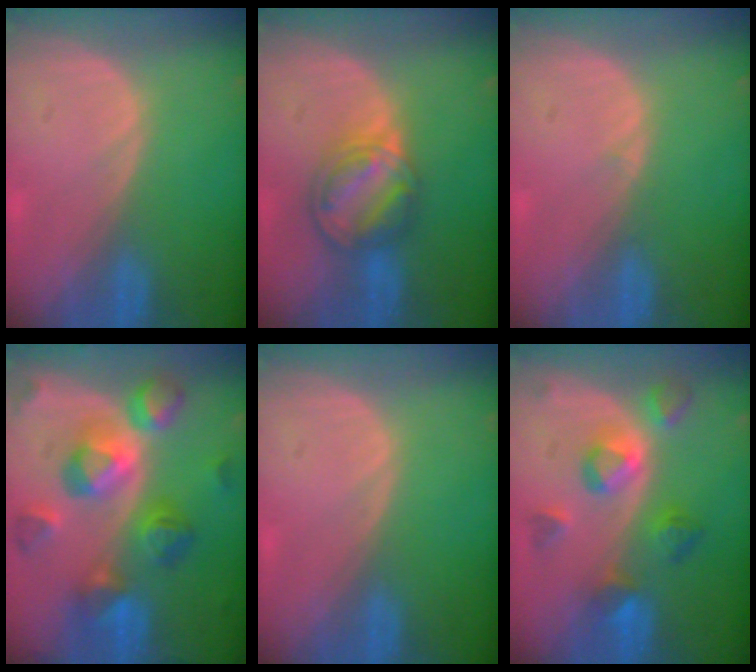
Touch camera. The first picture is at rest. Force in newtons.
{"total": 7.4, "press": 6.6, "slide": 3.2}
{"total": 0.6, "press": 0.2, "slide": 0.5}
{"total": 11.1, "press": 11.1, "slide": 0.9}
{"total": 0.0}
{"total": 7.5, "press": 7.1, "slide": 2.6}